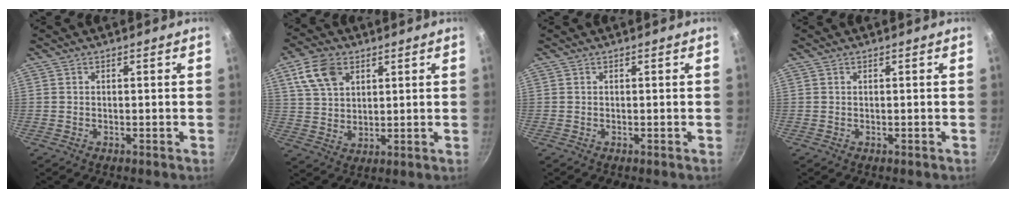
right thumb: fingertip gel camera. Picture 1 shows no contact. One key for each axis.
{"total": 9.8, "fx": 4.5, "fy": 6.4, "fz": 5.9, "tx": -0.098, "ty": -0.005, "tz": 0.088}
{"total": 0.0}
{"total": 0.0}